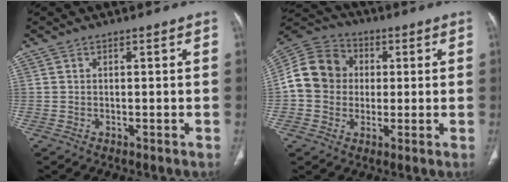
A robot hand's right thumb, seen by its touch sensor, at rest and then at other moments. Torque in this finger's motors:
{"motor_torque": [1.61, 1.51, 0.83, -0.75, 0.09]}